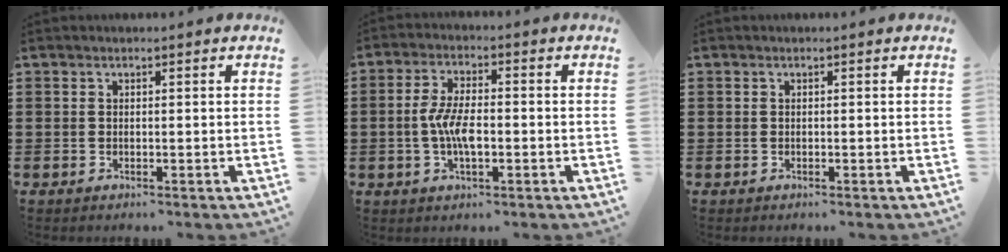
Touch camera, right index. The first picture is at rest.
{"total": 6.1, "force": [-1.0, 2.4, 5.5], "torque": [-0.124, -0.001, -0.026]}
{"total": 0.0}